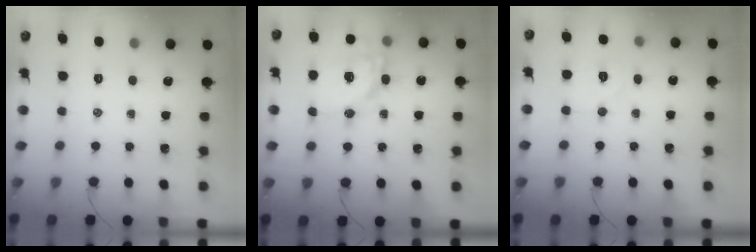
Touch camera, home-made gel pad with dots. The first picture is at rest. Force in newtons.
{"total": 16.5, "press": 16.3, "slide": 2.6}
{"total": 5.8, "press": 5.7, "slide": 1.0}